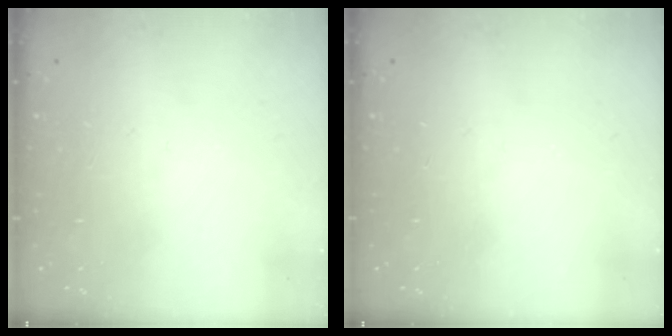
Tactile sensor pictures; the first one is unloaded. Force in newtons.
{"total": 0.0}